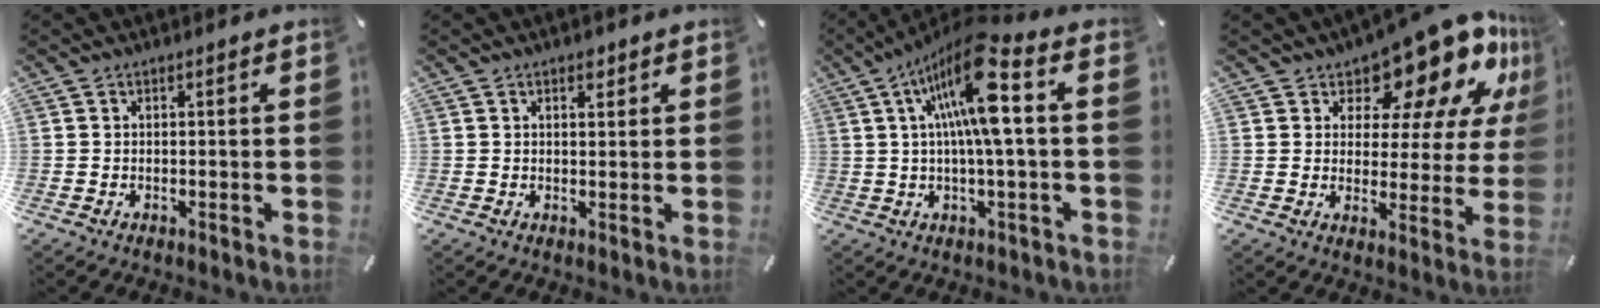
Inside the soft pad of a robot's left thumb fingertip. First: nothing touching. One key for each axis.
{"total": 2.0, "fx": 1.1, "fy": 1.3, "fz": 1.0, "tx": -0.006, "ty": -0.004, "tz": 0.016}
{"total": 16.8, "fx": 4.7, "fy": 3.7, "fz": 15.7, "tx": -0.297, "ty": -0.014, "tz": 0.066}
{"total": 15.3, "fx": 12.0, "fy": 6.5, "fz": 6.8, "tx": -0.105, "ty": -0.102, "tz": 0.203}